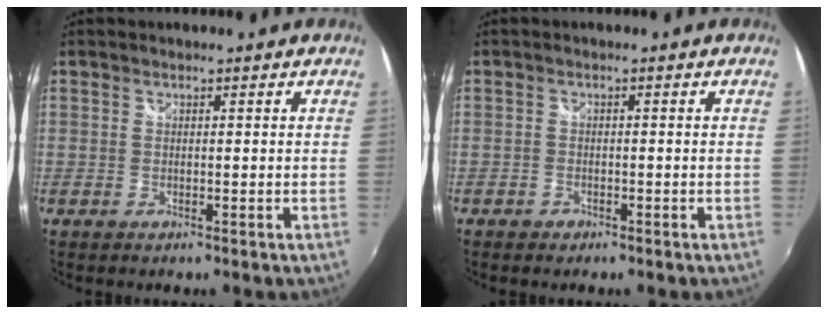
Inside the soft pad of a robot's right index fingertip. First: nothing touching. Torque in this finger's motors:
{"motor_torque": [0.13, -0.06, 0.06, 0.01]}